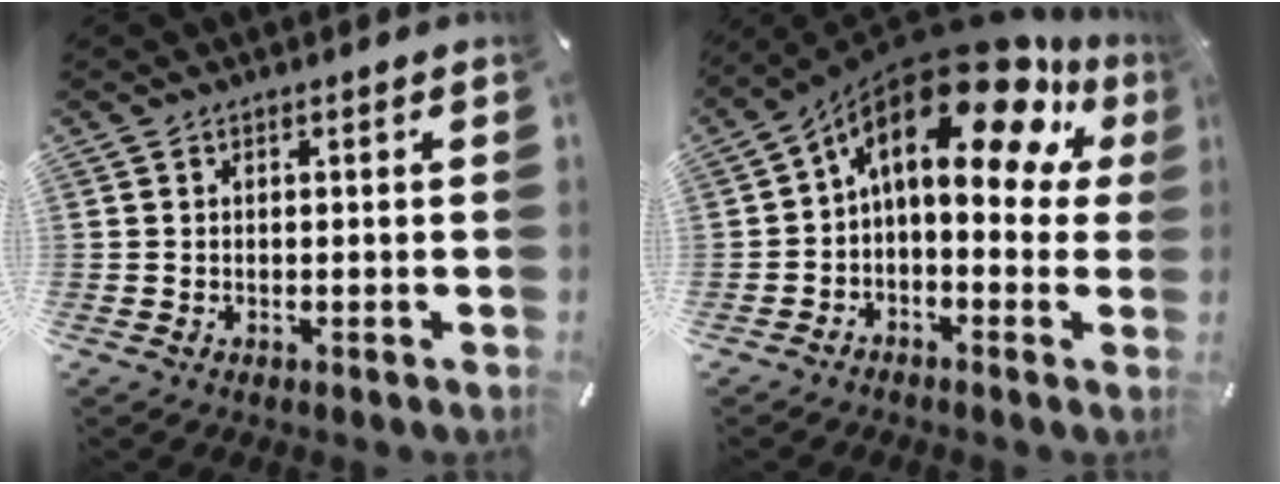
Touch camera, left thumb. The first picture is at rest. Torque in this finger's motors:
{"motor_torque": [1.05, 1.17, 2.76, -0.01, 0.62]}